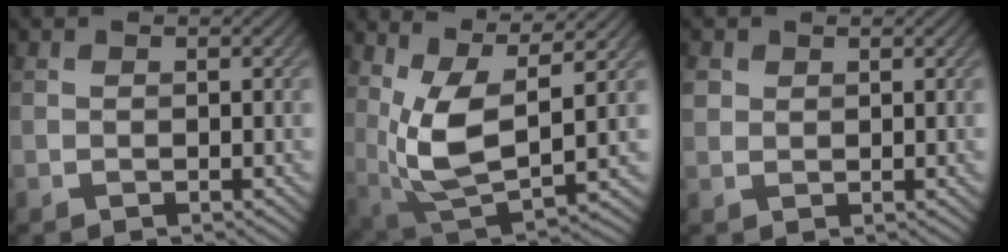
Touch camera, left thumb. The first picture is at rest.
{"total": 9.7, "force": [2.8, 3.5, 8.6], "torque": [-0.205, -0.003, 0.060]}
{"total": 1.4, "force": [0.9, 1.1, 0.3], "torque": [-0.010, 0.002, 0.015]}